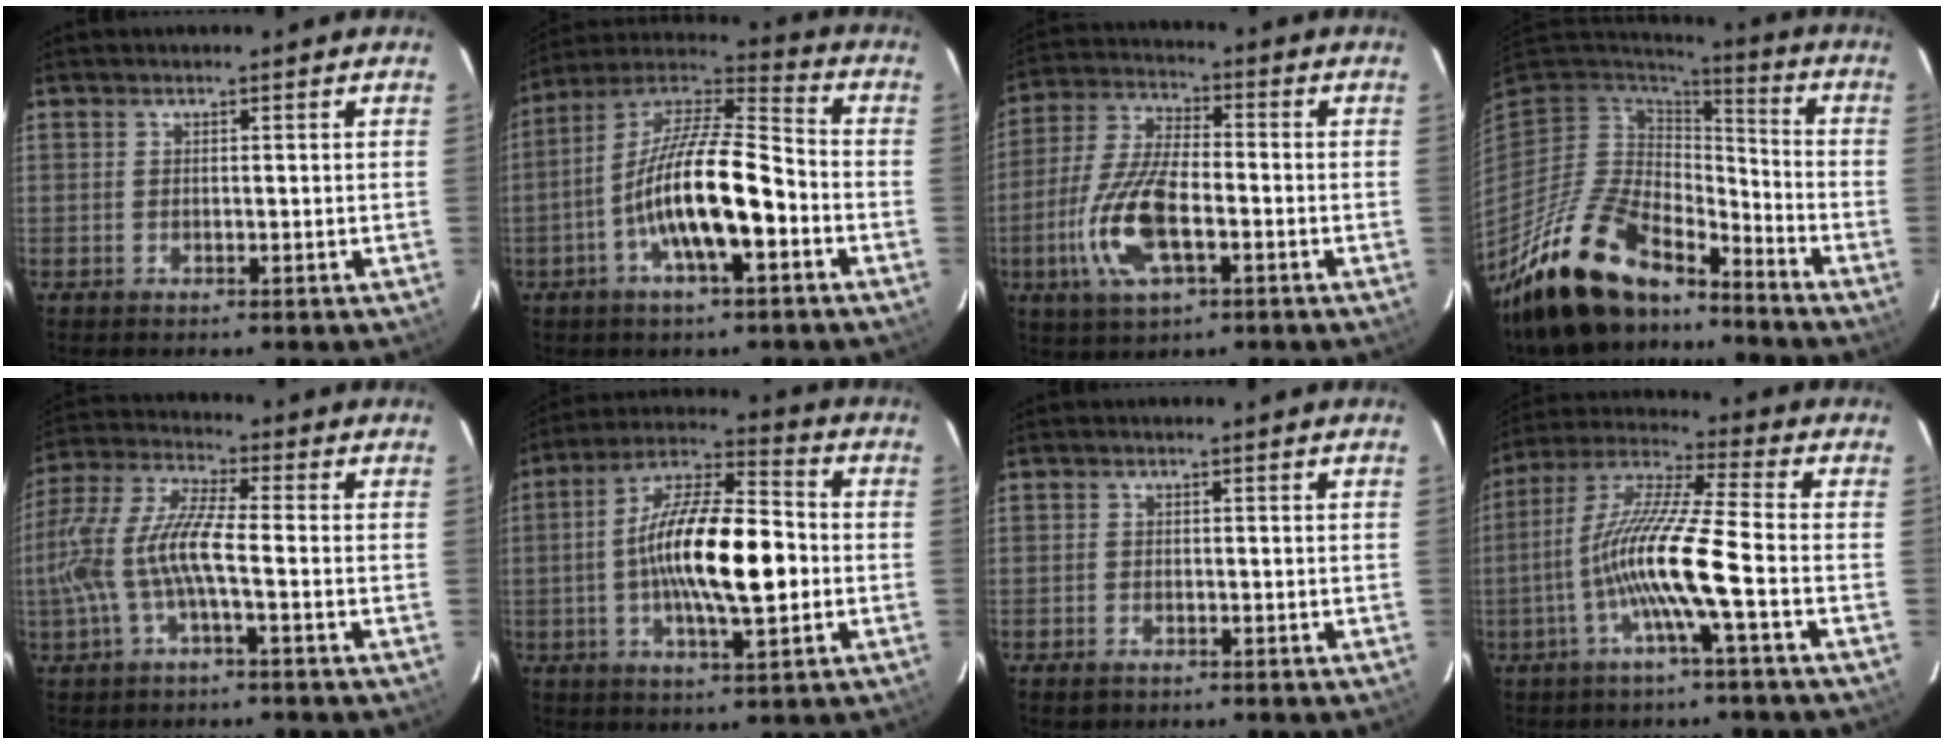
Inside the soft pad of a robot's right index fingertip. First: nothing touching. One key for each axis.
{"total": 16.1, "fx": -5.4, "fy": 4.3, "fz": 14.6, "tx": -0.275, "ty": -0.001, "tz": -0.107}
{"total": 14.0, "fx": -4.5, "fy": 5.6, "fz": 12.0, "tx": -0.260, "ty": -0.005, "tz": -0.087}
{"total": 21.9, "fx": -16.4, "fy": 8.4, "fz": 11.8, "tx": -0.236, "ty": -0.028, "tz": -0.286}
{"total": 12.1, "fx": -3.0, "fy": 2.3, "fz": 11.5, "tx": -0.243, "ty": 0.000, "tz": -0.057}
{"total": 16.9, "fx": -2.0, "fy": 5.1, "fz": 16.0, "tx": -0.290, "ty": 0.009, "tz": -0.043}
{"total": 1.7, "fx": -1.1, "fy": 1.2, "fz": 0.6, "tx": -0.014, "ty": 0.000, "tz": -0.017}
{"total": 12.7, "fx": -4.4, "fy": -0.5, "fz": 11.9, "tx": -0.231, "ty": 0.004, "tz": -0.088}